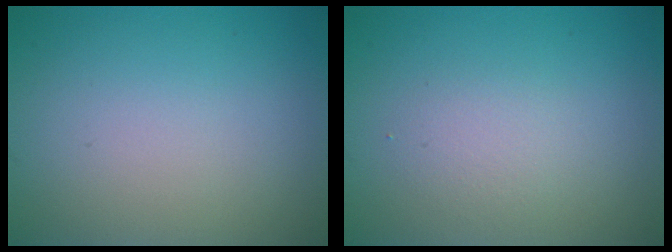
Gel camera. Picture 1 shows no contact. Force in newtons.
{"total": 1.7, "press": 1.7, "slide": 0.2}